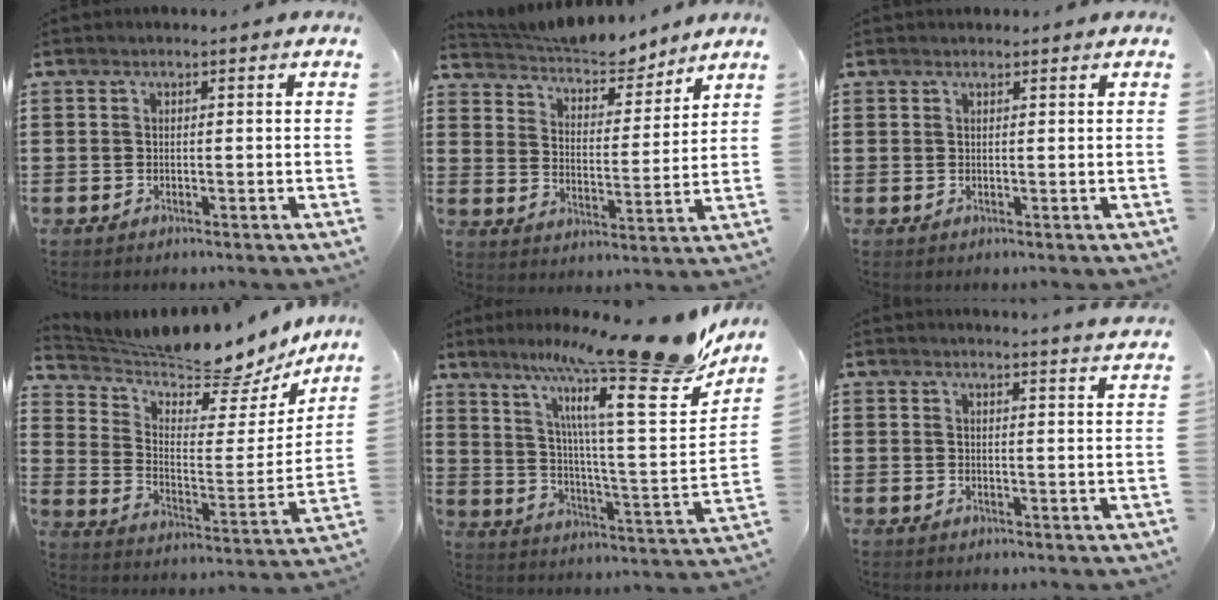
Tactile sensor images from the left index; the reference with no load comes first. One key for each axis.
{"total": 5.5, "fx": 5.3, "fy": 1.2, "fz": 0.8, "tx": -0.044, "ty": -0.032, "tz": 0.090}
{"total": 0.9, "fx": 0.8, "fy": 0.2, "fz": -0.2, "tx": 0.001, "ty": 0.001, "tz": 0.016}
{"total": 6.9, "fx": 6.9, "fy": 0.1, "fz": 0.6, "tx": -0.027, "ty": -0.076, "tz": 0.108}
{"total": 20.6, "fx": 15.3, "fy": 1.9, "fz": 13.6, "tx": -0.242, "ty": -0.101, "tz": 0.238}
{"total": 2.6, "fx": 2.5, "fy": -0.6, "fz": 0.1, "tx": 0.000, "ty": -0.015, "tz": 0.045}